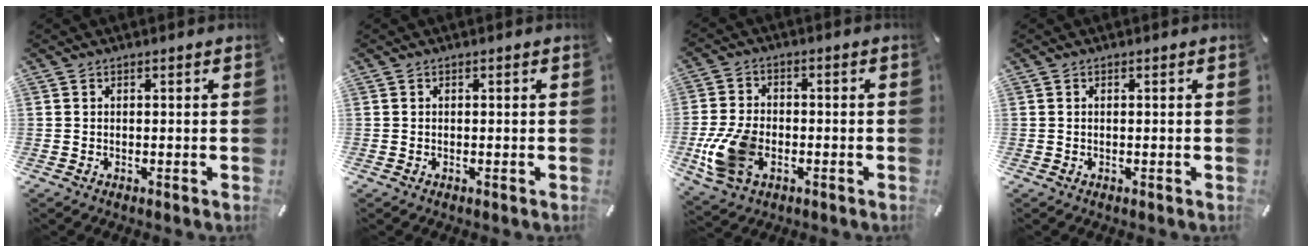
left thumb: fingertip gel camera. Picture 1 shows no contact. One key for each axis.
{"total": 0.0}
{"total": 11.7, "fx": -3.5, "fy": 7.9, "fz": 8.0, "tx": -0.172, "ty": 0.009, "tz": -0.058}
{"total": 0.0}